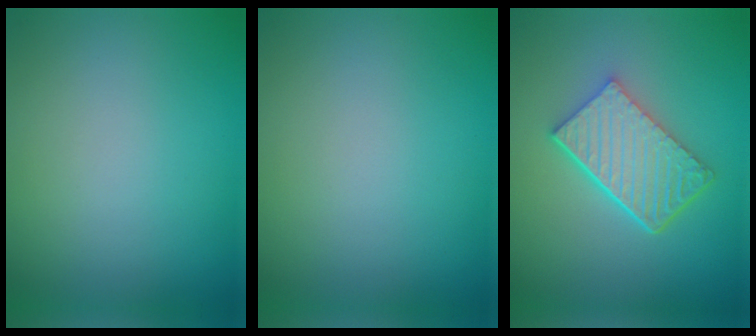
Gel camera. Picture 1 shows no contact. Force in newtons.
{"total": 0.0}
{"total": 6.2, "press": 4.3, "slide": 4.4}